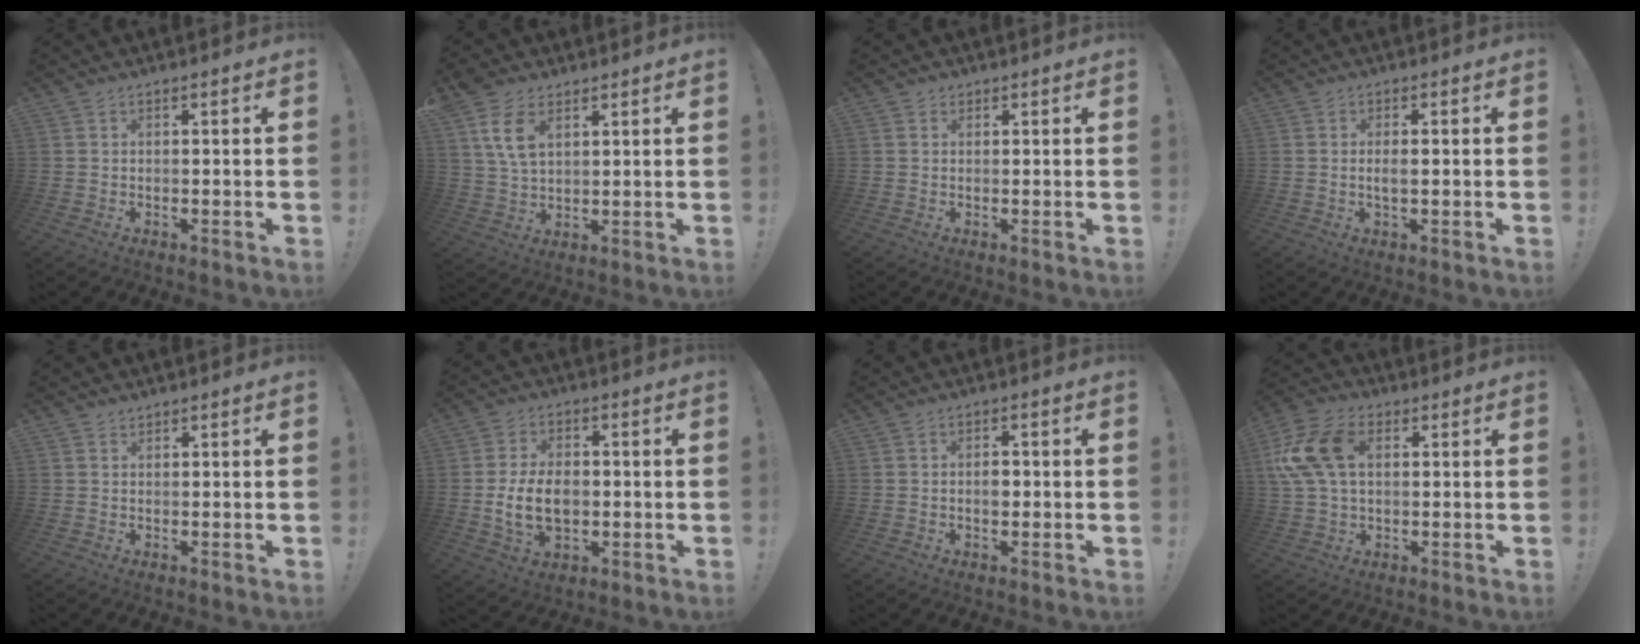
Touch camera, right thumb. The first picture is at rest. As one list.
[{"total": 10.0, "force": [4.7, 5.8, 6.6], "torque": [-0.128, -0.002, 0.091]}, {"total": 1.1, "force": [0.7, 0.8, 0.1], "torque": [0.006, -0.003, 0.012]}, {"total": 2.6, "force": [-0.1, 0.7, 2.5], "torque": [-0.038, -0.002, -0.004]}, {"total": 1.0, "force": [0.9, 0.4, 0.0], "torque": [0.008, -0.006, 0.016]}, {"total": 12.1, "force": [-1.3, 8.1, 8.9], "torque": [-0.148, -0.001, -0.020]}, {"total": 2.6, "force": [-0.4, 1.7, 2.0], "torque": [-0.021, 0.002, -0.011]}, {"total": 16.7, "force": [3.4, 10.8, 12.2], "torque": [-0.240, 0.003, 0.065]}]